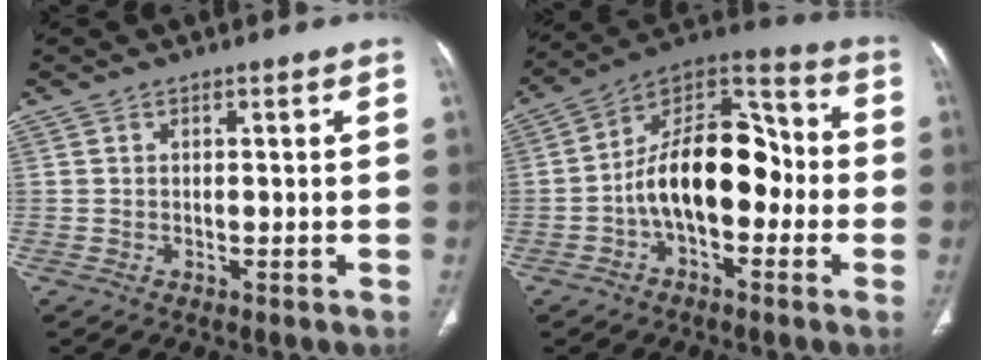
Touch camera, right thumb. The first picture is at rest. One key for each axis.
{"total": 17.5, "fx": -2.6, "fy": 10.1, "fz": 14.1, "tx": -0.203, "ty": 0.053, "tz": -0.053}